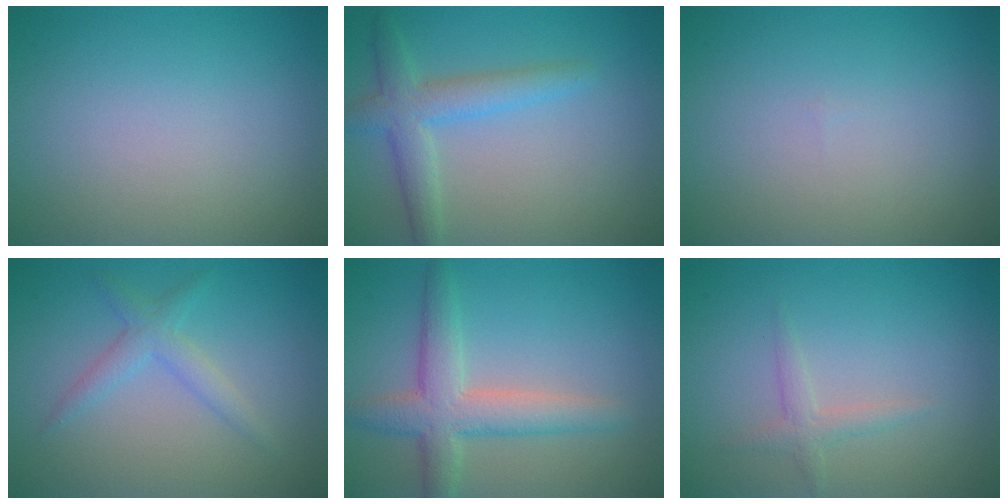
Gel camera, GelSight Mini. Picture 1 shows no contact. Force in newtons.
{"total": 3.7, "press": 3.7, "slide": 0.2}
{"total": 0.0}
{"total": 2.2, "press": 2.2, "slide": 0.1}
{"total": 4.7, "press": 4.7, "slide": 0.3}
{"total": 1.5, "press": 1.5, "slide": 0.0}